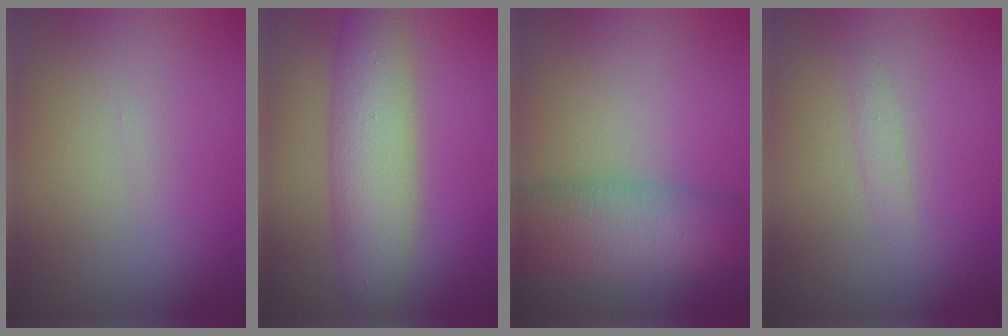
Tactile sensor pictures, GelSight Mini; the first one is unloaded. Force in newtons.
{"total": 6.0, "press": 6.0, "slide": 0.4}
{"total": 7.0, "press": 7.0, "slide": 0.2}
{"total": 0.9, "press": 0.9, "slide": 0.0}